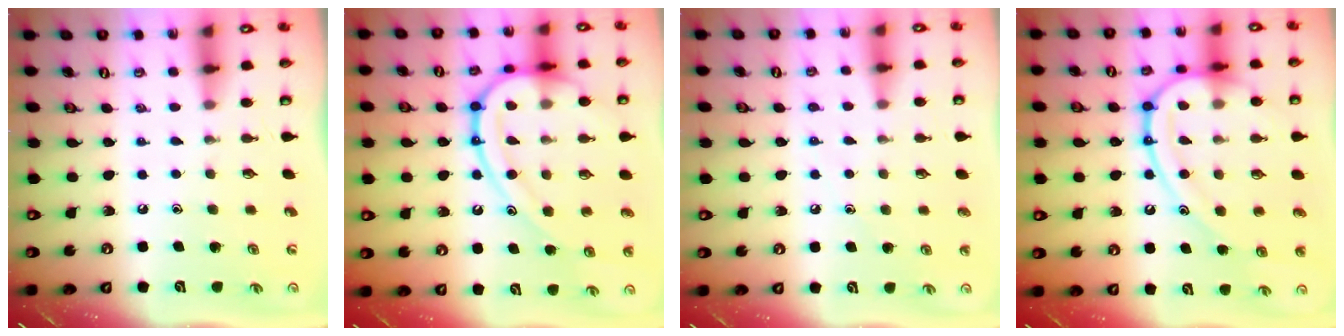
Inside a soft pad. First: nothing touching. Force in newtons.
{"total": 19.4, "press": 19.3, "slide": 1.9}
{"total": 4.4, "press": 4.4, "slide": 0.4}
{"total": 17.4, "press": 17.4, "slide": 1.6}